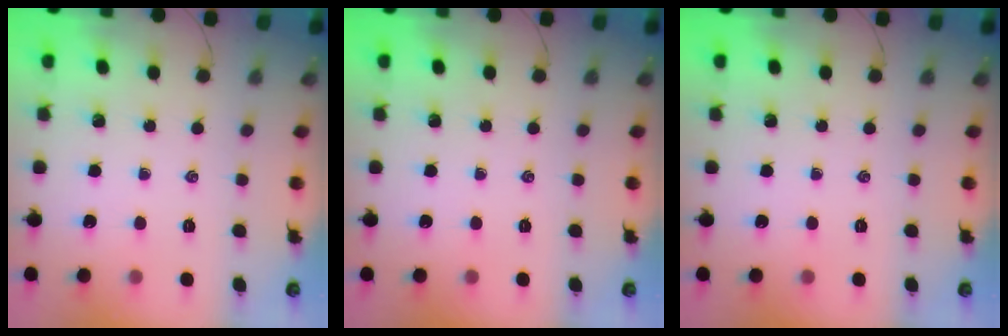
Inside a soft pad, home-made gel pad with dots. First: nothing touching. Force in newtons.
{"total": 0.0}
{"total": 0.0}